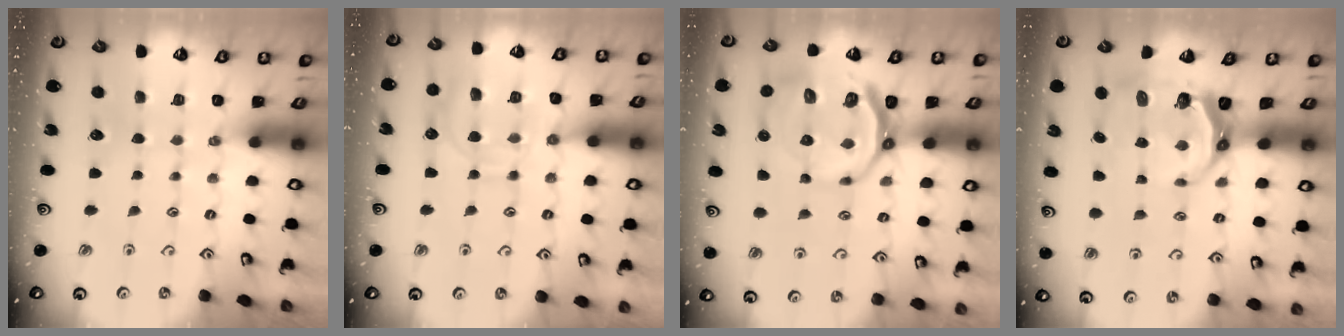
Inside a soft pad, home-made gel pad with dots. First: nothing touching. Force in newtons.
{"total": 11.9, "press": 11.9, "slide": 1.2}
{"total": 11.4, "press": 10.9, "slide": 3.5}
{"total": 8.0, "press": 6.9, "slide": 3.9}